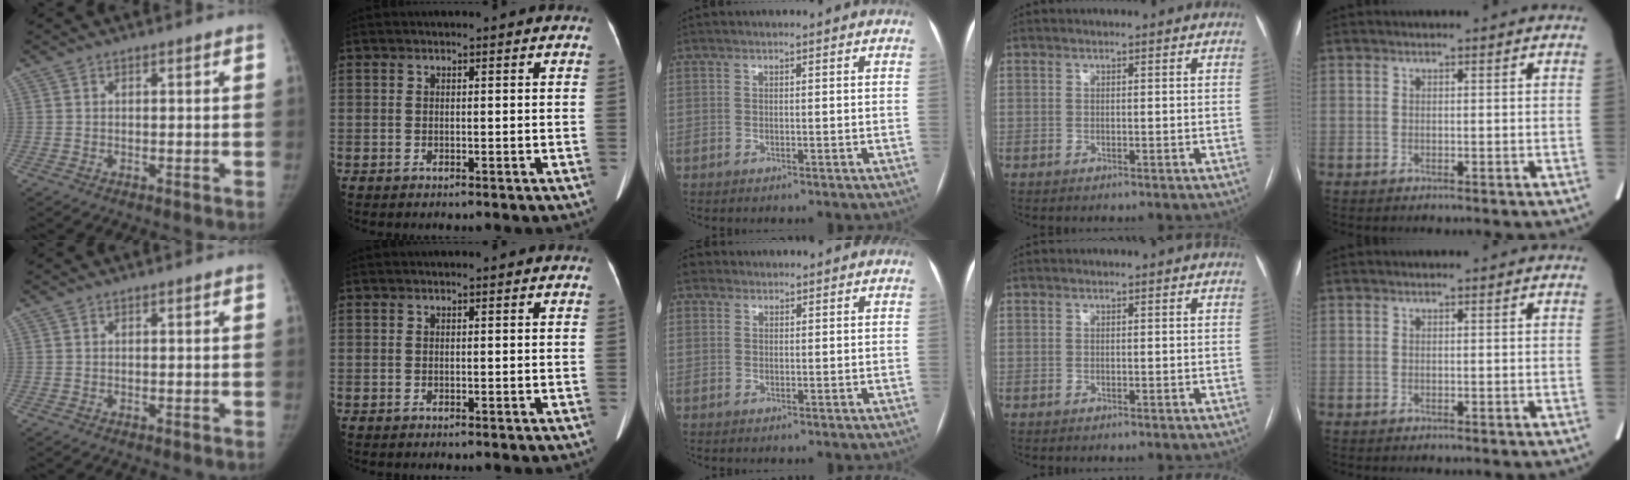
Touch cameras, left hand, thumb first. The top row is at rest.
{"middle": {"total": 1.3, "force": [-0.8, -0.7, -0.8], "torque": [0.030, -0.005, -0.015]}}